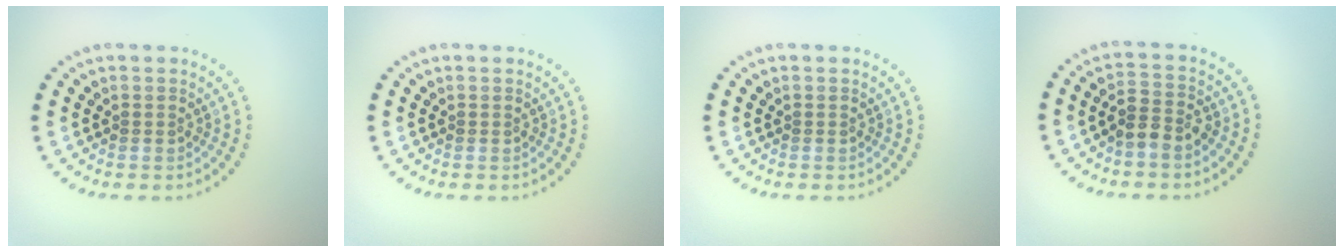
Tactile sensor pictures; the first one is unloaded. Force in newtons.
{"total": 0.0}
{"total": 0.0}
{"total": 2.5, "press": 2.3, "slide": 0.9}